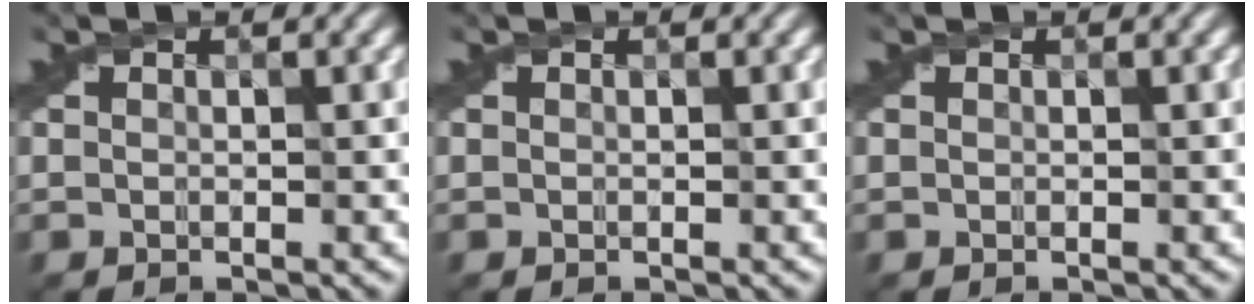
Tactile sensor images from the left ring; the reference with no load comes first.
{"total": 0.0}
{"total": 0.0}